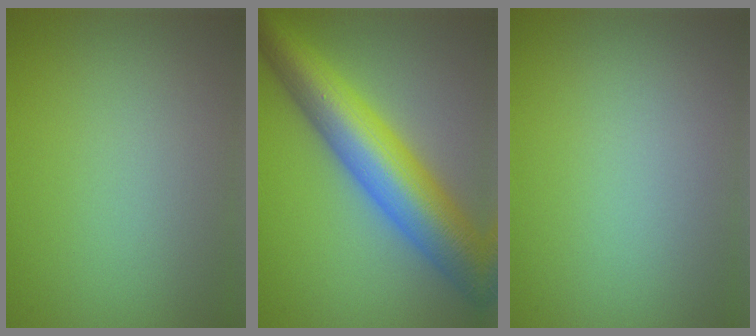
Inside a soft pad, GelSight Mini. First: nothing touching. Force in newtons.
{"total": 10.6, "press": 10.6, "slide": 0.0}
{"total": 0.0}